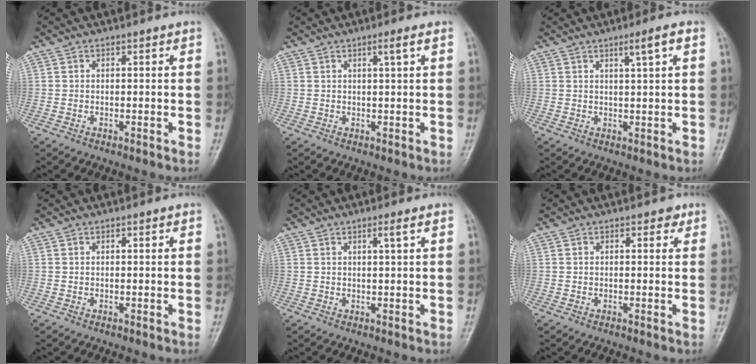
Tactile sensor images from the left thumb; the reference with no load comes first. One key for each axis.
{"total": 1.9, "fx": 0.9, "fy": -0.1, "fz": 1.7, "tx": -0.030, "ty": -0.005, "tz": 0.016}
{"total": 3.3, "fx": 1.6, "fy": 0.1, "fz": 2.9, "tx": -0.050, "ty": -0.004, "tz": 0.028}
{"total": 0.0}
{"total": 1.7, "fx": 0.9, "fy": -0.1, "fz": 1.4, "tx": -0.025, "ty": -0.005, "tz": 0.015}
{"total": 1.3, "fx": 0.7, "fy": 0.9, "fz": 0.6, "tx": 0.006, "ty": -0.001, "tz": 0.004}